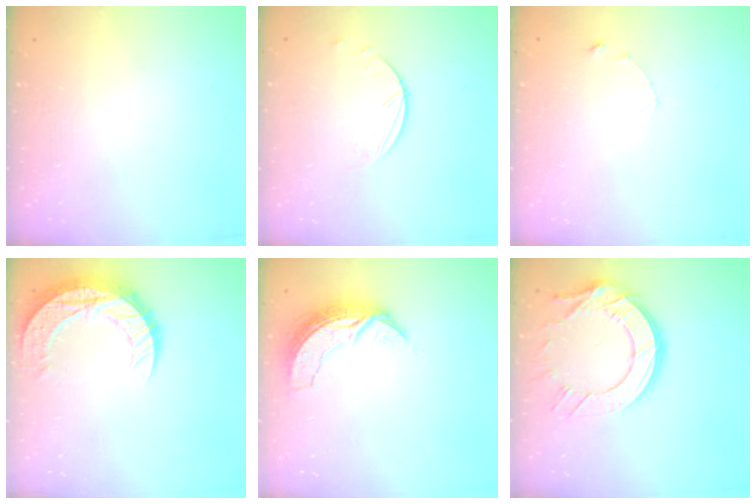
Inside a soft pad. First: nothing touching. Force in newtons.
{"total": 2.0, "press": 2.0, "slide": 0.2}
{"total": 1.2, "press": 1.1, "slide": 0.2}
{"total": 12.8, "press": 12.8, "slide": 0.9}
{"total": 7.4, "press": 7.3, "slide": 0.5}
{"total": 14.7, "press": 14.6, "slide": 1.2}